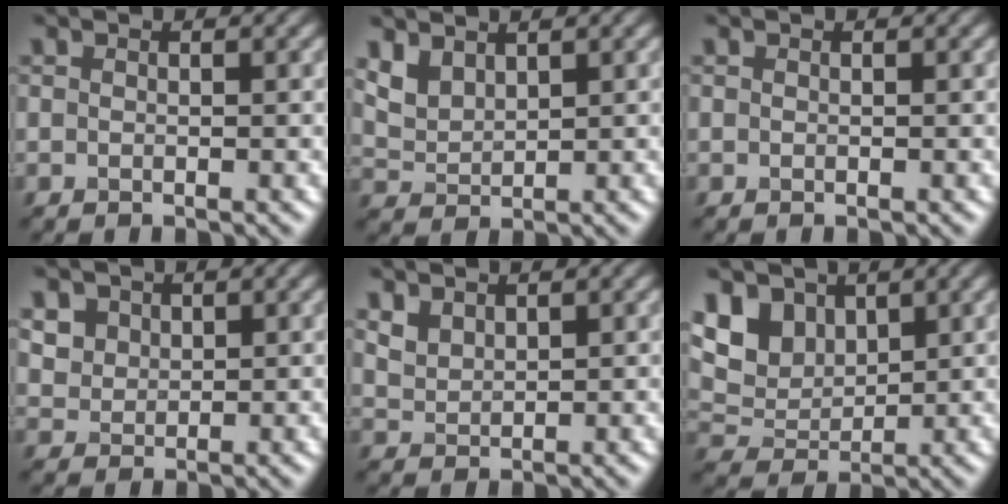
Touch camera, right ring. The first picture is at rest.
{"total": 1.6, "force": [1.5, 0.2, -0.2], "torque": [-0.024, 0.003, 0.065]}
{"total": 0.0}
{"total": 1.8, "force": [1.3, 1.2, -0.2], "torque": [-0.034, 0.002, 0.053]}
{"total": 1.2, "force": [1.1, -0.1, -0.6], "torque": [-0.017, 0.001, 0.054]}
{"total": 4.9, "force": [3.2, 3.1, 1.9], "torque": [-0.083, -0.001, 0.096]}